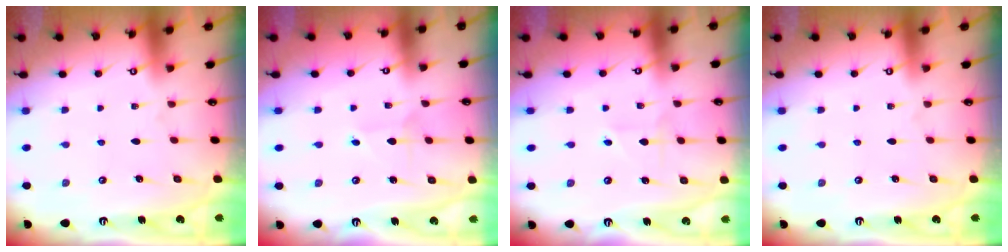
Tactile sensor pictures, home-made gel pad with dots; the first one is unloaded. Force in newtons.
{"total": 2.8, "press": 2.7, "slide": 0.3}
{"total": 1.9, "press": 1.9, "slide": 0.2}
{"total": 0.0}